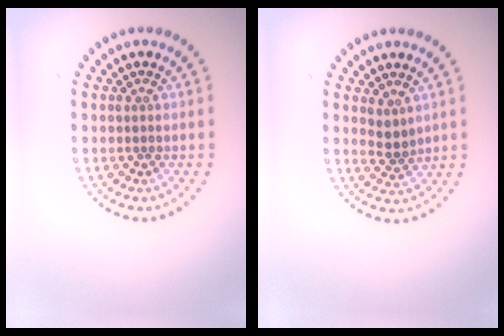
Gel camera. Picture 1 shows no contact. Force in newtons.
{"total": 1.7, "press": 1.2, "slide": 1.2}